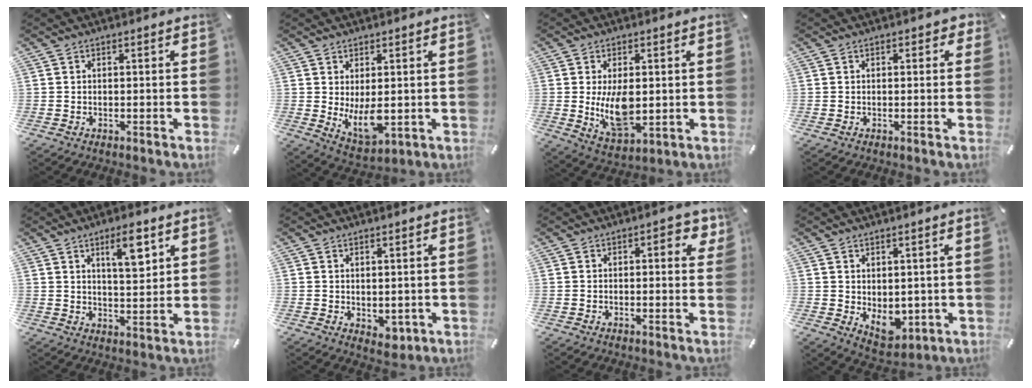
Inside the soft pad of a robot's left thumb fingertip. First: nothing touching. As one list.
[{"total": 8.8, "force": [0.2, 4.5, 7.6], "torque": [-0.128, -0.025, 0.005]}, {"total": 10.2, "force": [0.4, 5.4, 8.6], "torque": [-0.160, -0.022, 0.002]}, {"total": 1.6, "force": [0.3, 1.0, 1.3], "torque": [-0.009, 0.000, 0.000]}, {"total": 8.7, "force": [4.8, 2.9, 6.6], "torque": [-0.092, -0.021, 0.073]}, {"total": 2.6, "force": [0.3, 2.0, 1.7], "torque": [-0.022, -0.001, 0.007]}, {"total": 4.2, "force": [1.2, 1.9, 3.5], "torque": [-0.041, -0.001, 0.011]}, {"total": 5.4, "force": [0.1, 4.4, 3.1], "torque": [-0.028, -0.004, 0.005]}]